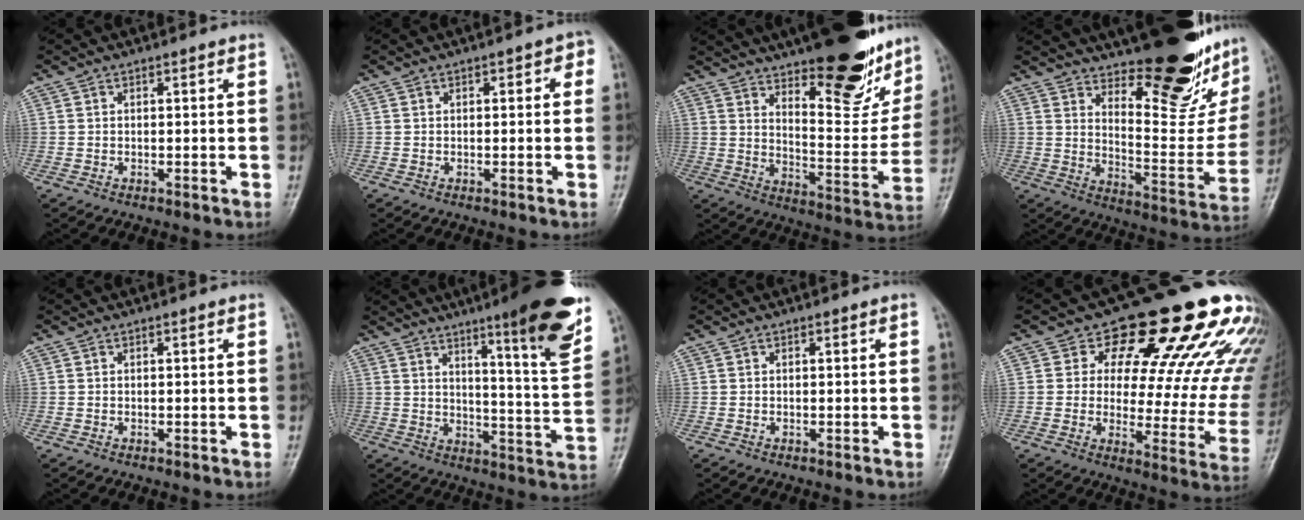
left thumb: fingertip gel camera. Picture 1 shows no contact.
{"total": 2.9, "force": [0.8, 1.5, 2.3], "torque": [-0.011, 0.004, 0.002]}
{"total": 25.4, "force": [18.0, 8.8, 15.7], "torque": [-0.180, -0.089, 0.254]}
{"total": 27.1, "force": [19.6, 8.6, 16.7], "torque": [-0.198, -0.125, 0.270]}
{"total": 0.0}
{"total": 17.2, "force": [10.5, 1.9, 13.4], "torque": [-0.160, -0.061, 0.151]}
{"total": 0.0}
{"total": 24.6, "force": [14.6, 10.6, 16.8], "torque": [-0.170, -0.054, 0.184]}